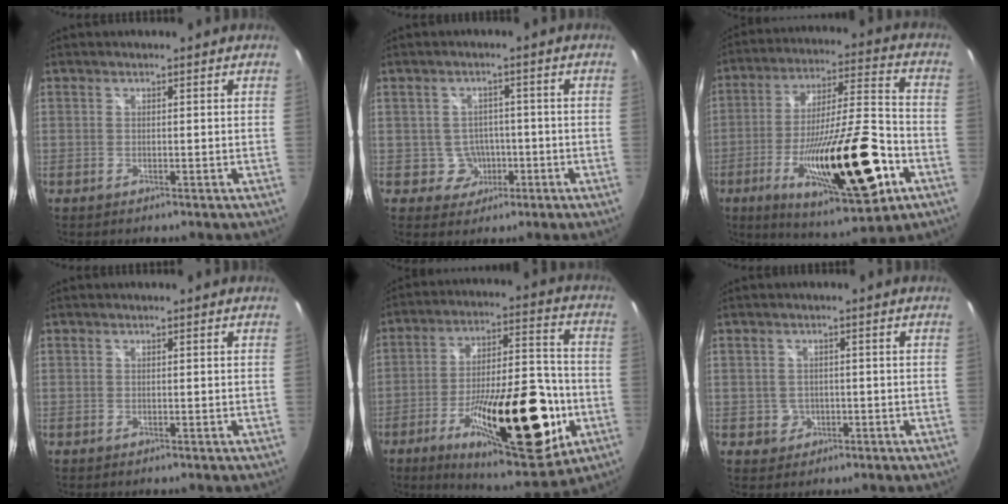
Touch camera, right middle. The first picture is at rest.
{"total": 4.5, "force": [-1.3, 4.3, 0.4], "torque": [-0.020, 0.015, -0.006]}
{"total": 25.3, "force": [-9.8, 6.0, 22.6], "torque": [-0.389, -0.034, -0.149]}
{"total": 0.0}
{"total": 25.2, "force": [-9.1, 9.2, 21.6], "torque": [-0.342, -0.014, -0.127]}
{"total": 3.0, "force": [-0.7, 2.9, 0.5], "torque": [-0.012, 0.002, -0.006]}